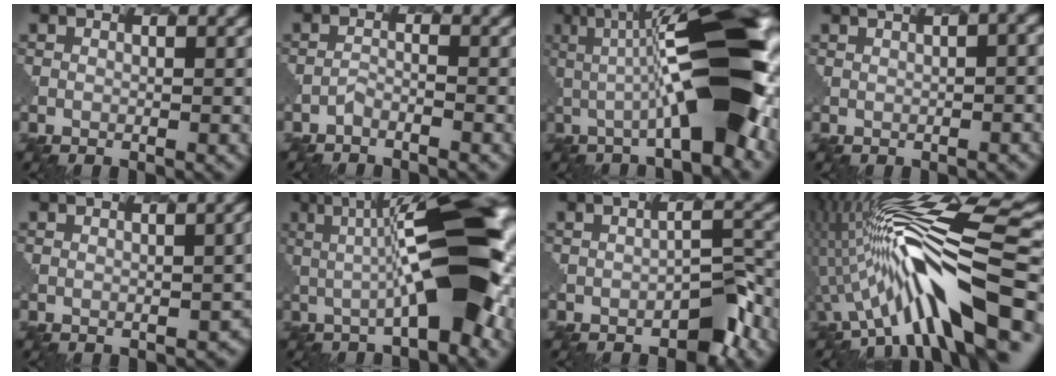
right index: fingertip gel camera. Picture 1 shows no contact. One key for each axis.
{"total": 2.9, "fx": -1.9, "fy": -0.7, "fz": -2.0, "tx": -0.008, "ty": 0.000, "tz": -0.047}
{"total": 9.4, "fx": 0.1, "fy": 1.5, "fz": 9.3, "tx": -0.143, "ty": 0.024, "tz": -0.021}
{"total": 15.1, "fx": 4.5, "fy": 7.4, "fz": 12.4, "tx": -0.110, "ty": 0.069, "tz": 0.044}
{"total": 4.0, "fx": -0.7, "fy": 1.8, "fz": 3.5, "tx": -0.028, "ty": -0.006, "tz": -0.005}
{"total": 8.8, "fx": 0.7, "fy": 1.5, "fz": 8.7, "tx": -0.130, "ty": 0.020, "tz": -0.011}
{"total": 3.6, "fx": -3.4, "fy": 0.9, "fz": 1.0, "tx": -0.036, "ty": 0.004, "tz": -0.064}
{"total": 10.3, "fx": -3.3, "fy": 2.8, "fz": 9.4, "tx": -0.186, "ty": 0.025, "tz": -0.066}